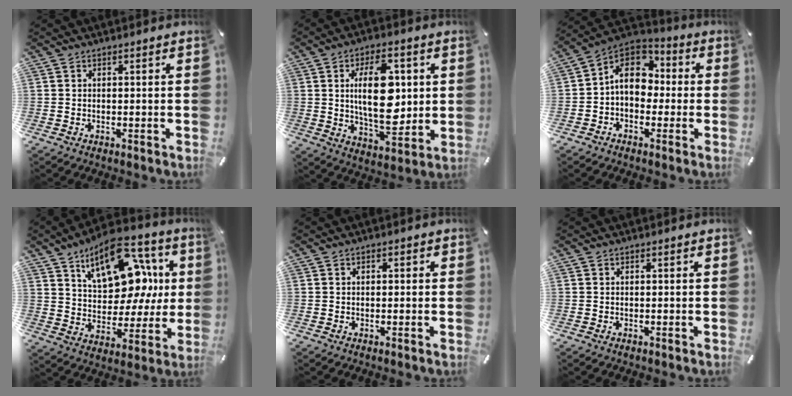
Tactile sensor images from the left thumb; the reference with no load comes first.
{"total": 16.8, "force": [2.4, 9.0, 14.0], "torque": [-0.248, -0.015, 0.032]}
{"total": 10.1, "force": [0.4, 8.2, 5.9], "torque": [-0.112, 0.009, 0.006]}
{"total": 18.8, "force": [8.9, 11.5, 11.9], "torque": [-0.175, -0.049, 0.160]}
{"total": 0.9, "force": [-0.1, 0.7, 0.6], "torque": [-0.010, 0.005, -0.004]}
{"total": 0.0}